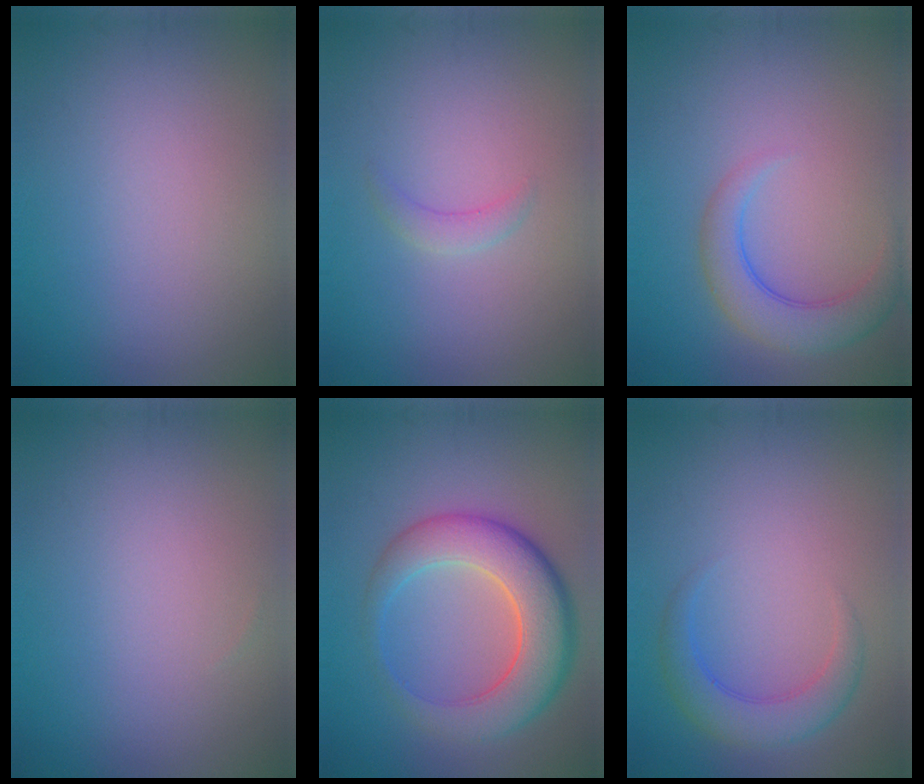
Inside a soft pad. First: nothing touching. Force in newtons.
{"total": 1.2, "press": 1.2, "slide": 0.2}
{"total": 4.0, "press": 4.0, "slide": 0.3}
{"total": 0.0}
{"total": 7.7, "press": 7.7, "slide": 0.3}
{"total": 3.3, "press": 3.3, "slide": 0.2}